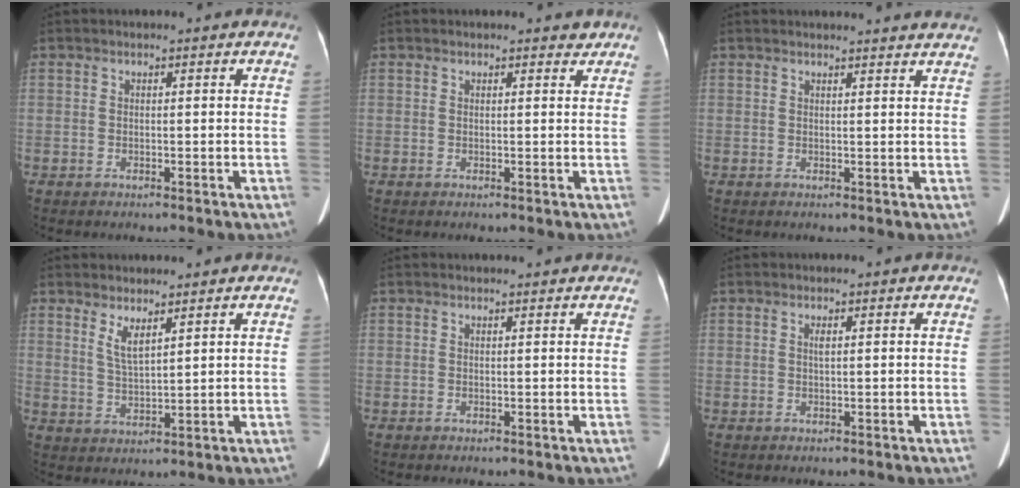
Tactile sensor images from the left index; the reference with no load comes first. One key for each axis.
{"total": 1.4, "fx": 1.3, "fy": 0.6, "fz": 0.3, "tx": -0.001, "ty": -0.003, "tz": 0.011}
{"total": 10.5, "fx": 10.1, "fy": 0.6, "fz": 2.5, "tx": -0.018, "ty": 0.002, "tz": 0.096}
{"total": 3.5, "fx": 2.4, "fy": 0.6, "fz": 2.5, "tx": -0.054, "ty": -0.010, "tz": 0.054}
{"total": 2.2, "fx": 2.2, "fy": 0.3, "fz": 0.5, "tx": -0.010, "ty": 0.013, "tz": 0.026}
{"total": 0.8, "fx": 0.2, "fy": 0.1, "fz": 0.7, "tx": -0.017, "ty": 0.002, "tz": 0.005}